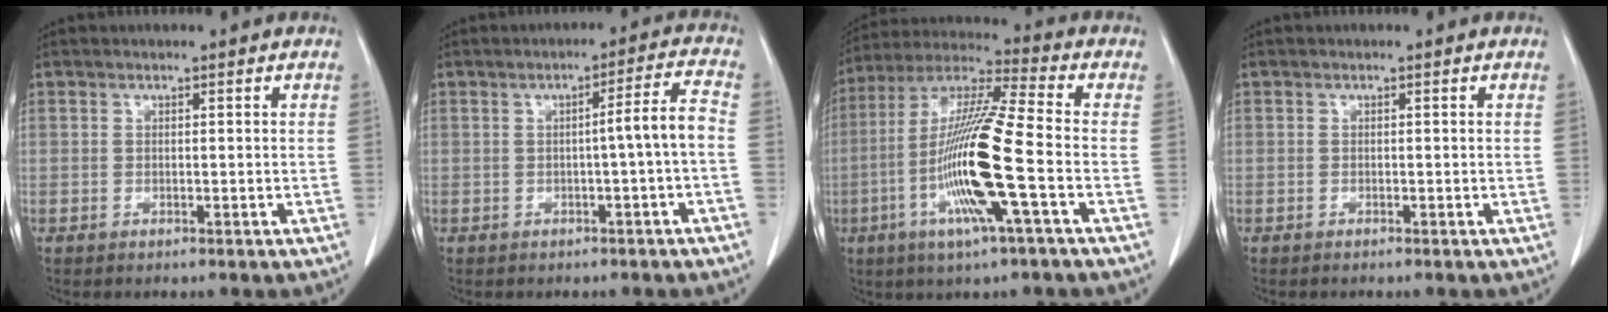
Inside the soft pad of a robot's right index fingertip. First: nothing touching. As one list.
[{"total": 4.6, "force": [-1.1, -0.7, 4.4], "torque": [-0.060, 0.010, -0.016]}, {"total": 16.1, "force": [-4.4, -0.2, 15.5], "torque": [-0.314, -0.010, -0.094]}, {"total": 0.0}]